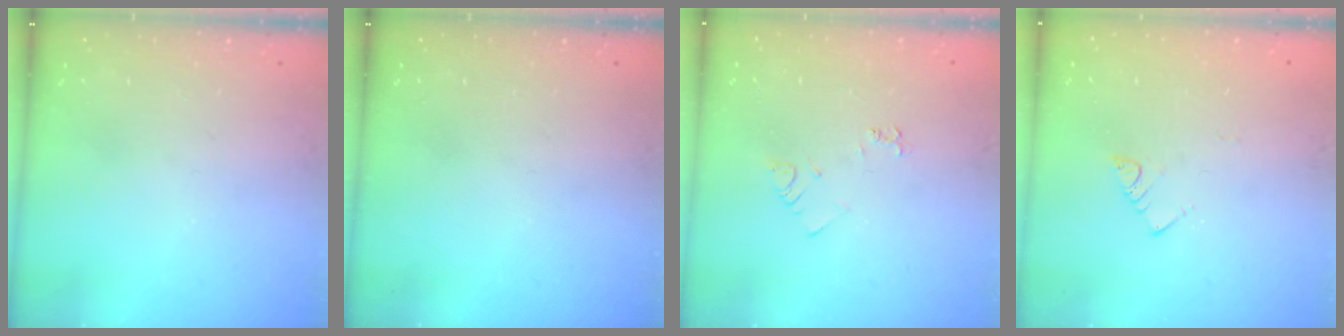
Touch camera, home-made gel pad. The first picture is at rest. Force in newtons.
{"total": 0.0}
{"total": 4.0, "press": 3.9, "slide": 0.6}
{"total": 3.2, "press": 3.2, "slide": 0.2}